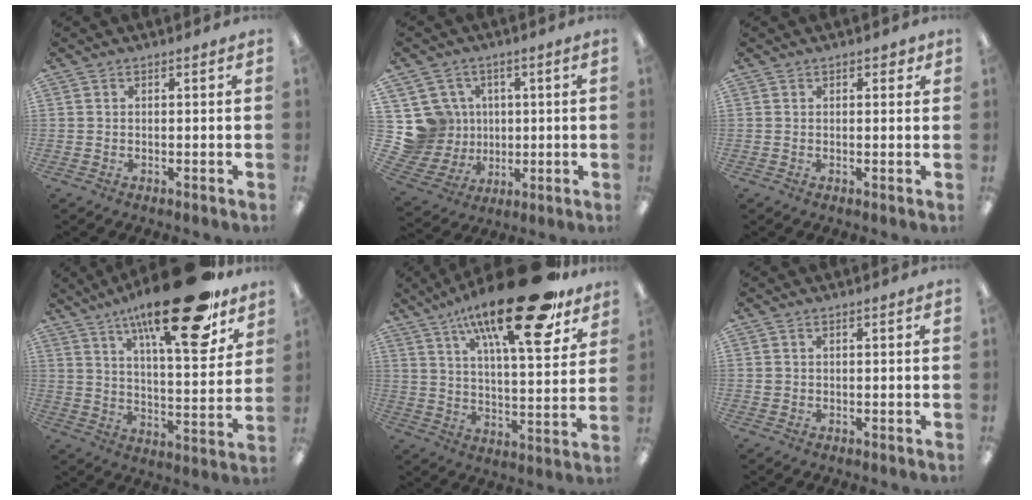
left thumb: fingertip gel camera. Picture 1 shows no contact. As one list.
[{"total": 12.9, "force": [2.1, 12.3, 3.3], "torque": [-0.113, -0.015, 0.052]}, {"total": 1.5, "force": [0.9, 0.9, 0.8], "torque": [-0.009, 0.000, 0.013]}, {"total": 24.8, "force": [16.3, 6.8, 17.3], "torque": [-0.263, -0.096, 0.258]}, {"total": 24.4, "force": [15.7, 6.9, 17.3], "torque": [-0.269, -0.088, 0.249]}, {"total": 0.8, "force": [0.2, 0.7, 0.2], "torque": [-0.006, 0.003, 0.003]}]